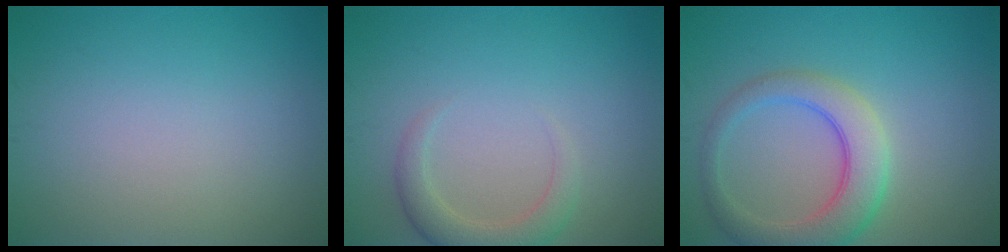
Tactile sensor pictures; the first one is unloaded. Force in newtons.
{"total": 2.8, "press": 2.8, "slide": 0.4}
{"total": 5.4, "press": 5.4, "slide": 0.4}